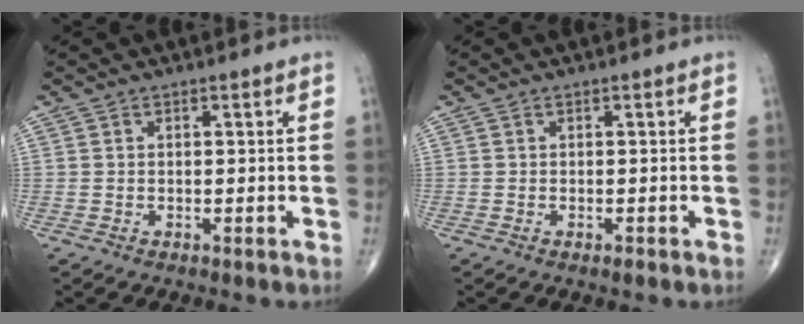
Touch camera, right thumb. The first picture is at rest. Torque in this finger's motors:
{"motor_torque": [-0.08, 0.21, 0.02, 0.16, 0.00]}